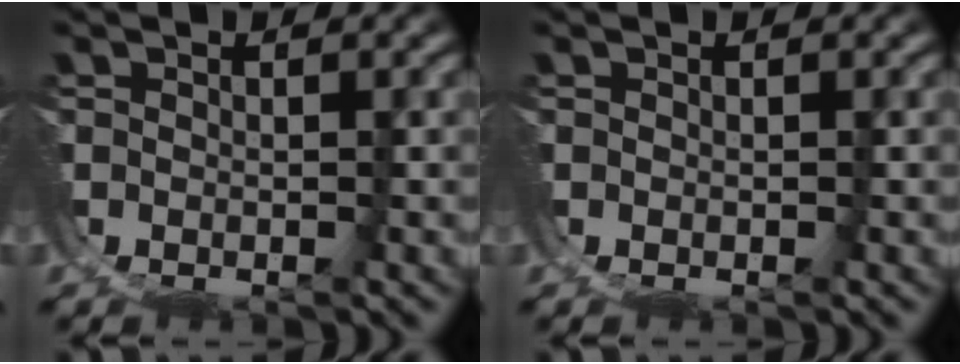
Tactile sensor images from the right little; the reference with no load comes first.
{"total": 0.0}